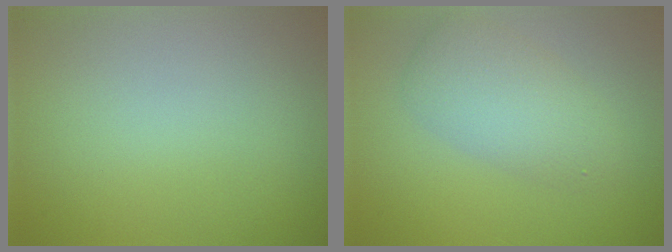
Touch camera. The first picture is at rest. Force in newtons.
{"total": 4.2, "press": 4.2, "slide": 0.1}